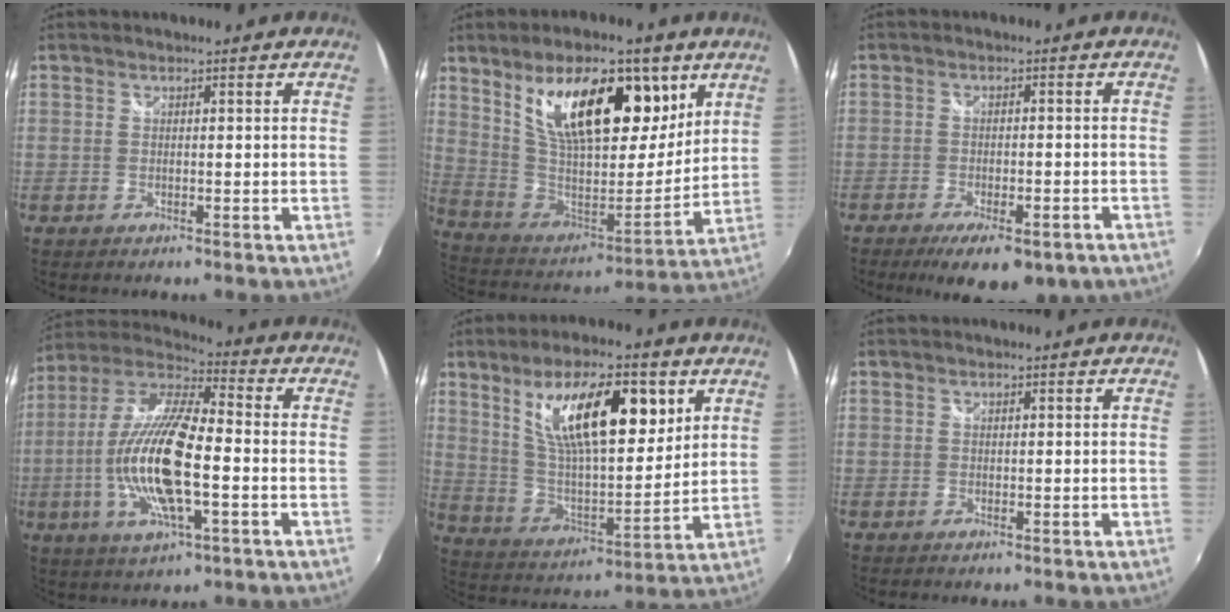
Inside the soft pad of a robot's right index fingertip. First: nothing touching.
{"total": 23.9, "force": [11.2, 11.0, 18.0], "torque": [-0.312, 0.010, 0.202]}
{"total": 12.9, "force": [-8.9, 4.5, 8.2], "torque": [-0.152, -0.032, -0.119]}
{"total": 18.6, "force": [-3.4, 5.3, 17.5], "torque": [-0.345, -0.008, -0.070]}
{"total": 19.1, "force": [8.7, 6.9, 15.6], "torque": [-0.260, 0.004, 0.161]}
{"total": 0.0}